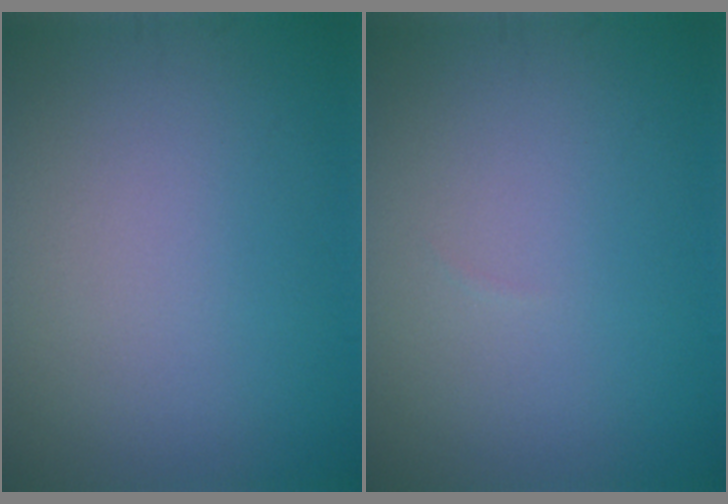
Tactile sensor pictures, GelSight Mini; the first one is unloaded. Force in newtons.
{"total": 0.0}